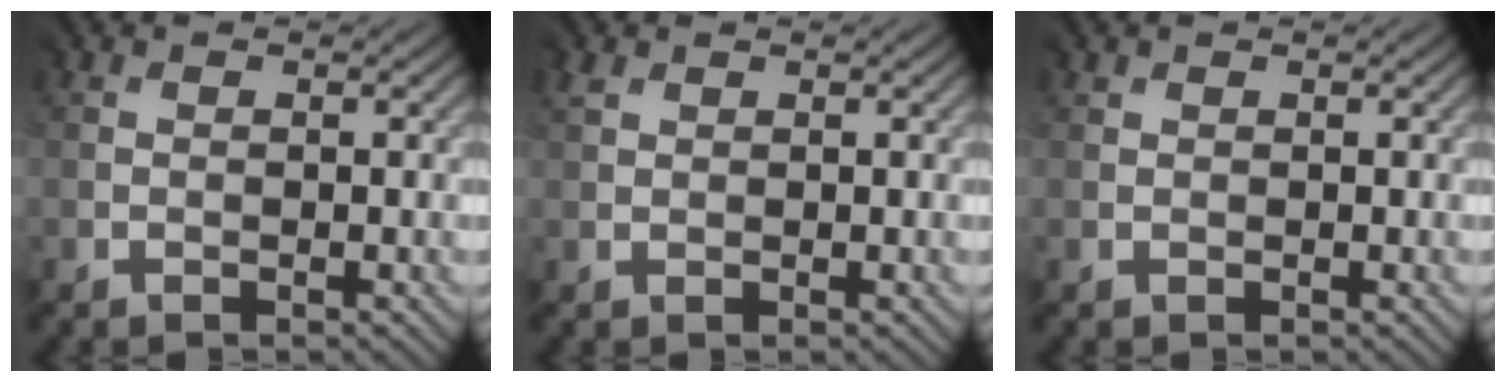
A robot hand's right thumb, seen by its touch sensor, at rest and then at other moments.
{"total": 2.2, "force": [1.6, 1.3, 0.8], "torque": [-0.023, 0.003, 0.029]}
{"total": 0.7, "force": [0.6, 0.3, 0.0], "torque": [0.000, -0.001, 0.012]}